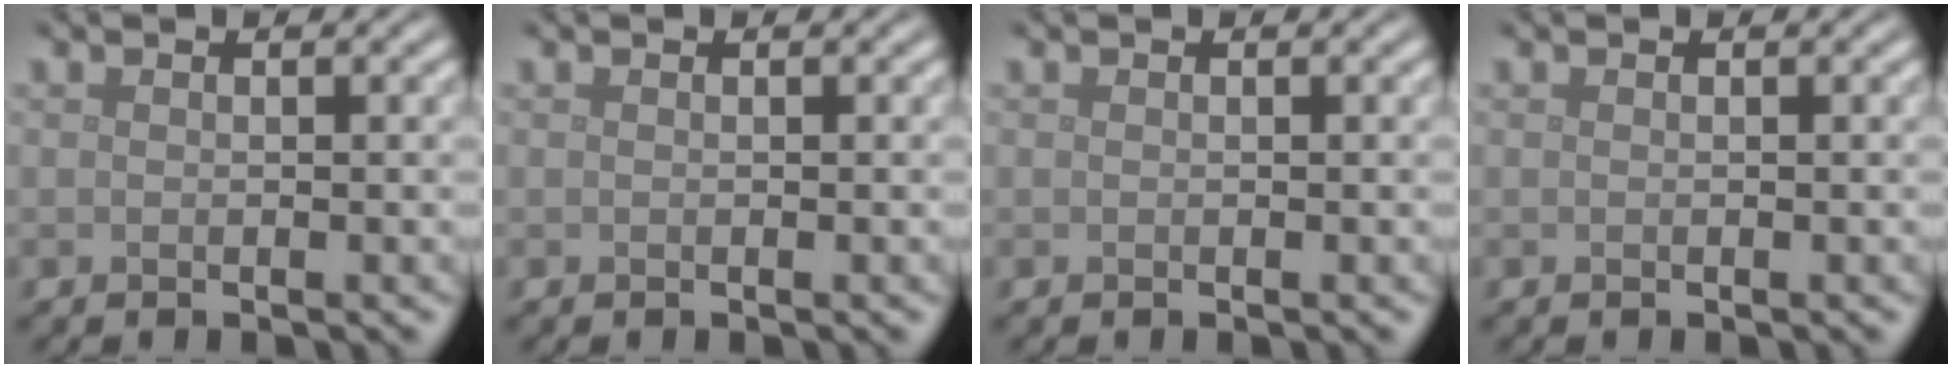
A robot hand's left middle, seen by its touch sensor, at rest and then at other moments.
{"total": 0.0}
{"total": 0.0}
{"total": 0.0}